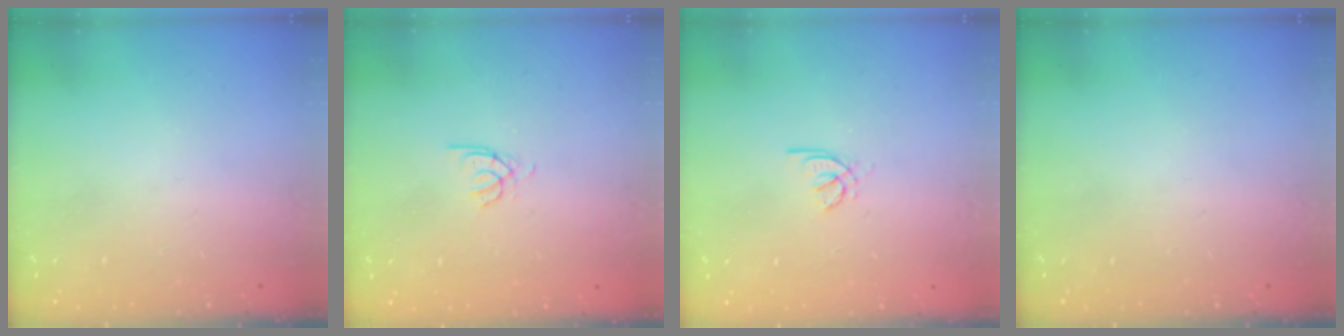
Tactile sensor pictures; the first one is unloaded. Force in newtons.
{"total": 2.4, "press": 2.3, "slide": 0.4}
{"total": 2.1, "press": 2.1, "slide": 0.6}
{"total": 0.0}